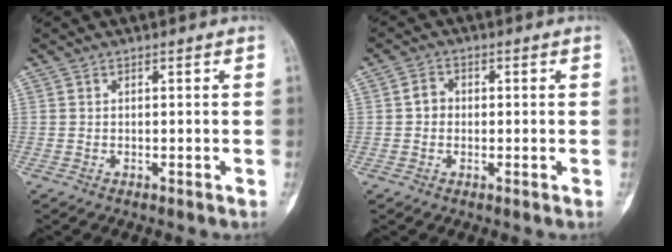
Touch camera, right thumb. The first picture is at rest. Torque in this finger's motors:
{"motor_torque": [-0.33, 0.30, 0.21, 0.24, -0.08]}